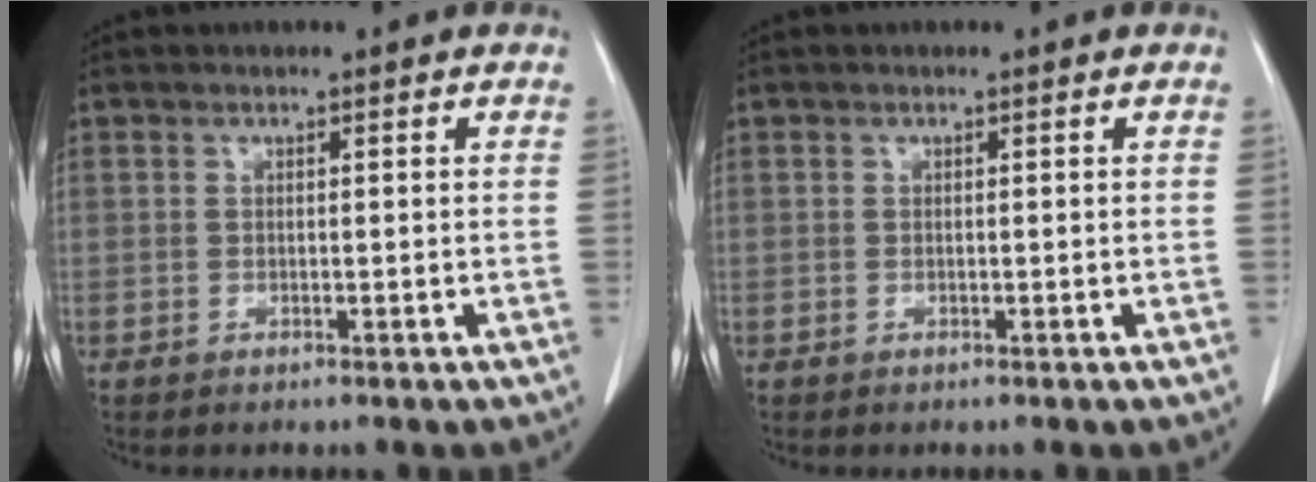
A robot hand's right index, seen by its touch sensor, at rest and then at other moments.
{"total": 0.0}